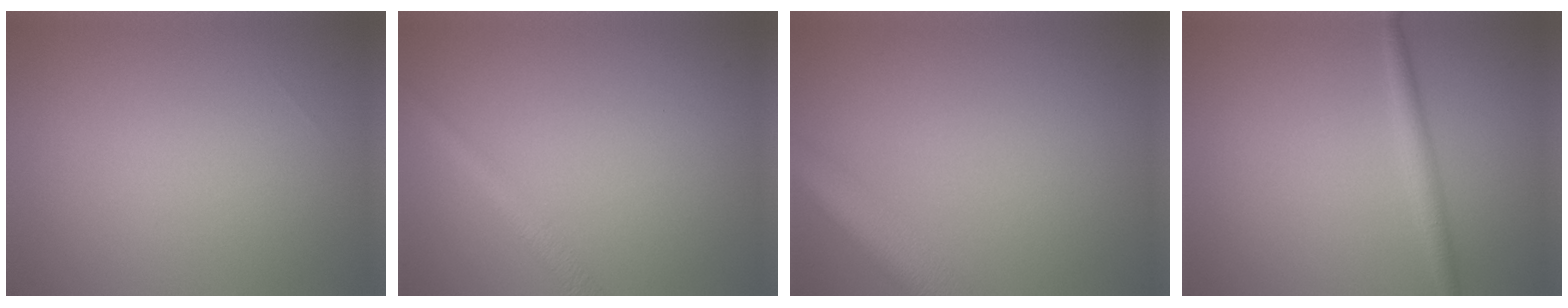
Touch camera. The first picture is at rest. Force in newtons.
{"total": 1.9, "press": 1.9, "slide": 0.0}
{"total": 4.9, "press": 4.9, "slide": 0.2}
{"total": 1.9, "press": 1.9, "slide": 0.1}